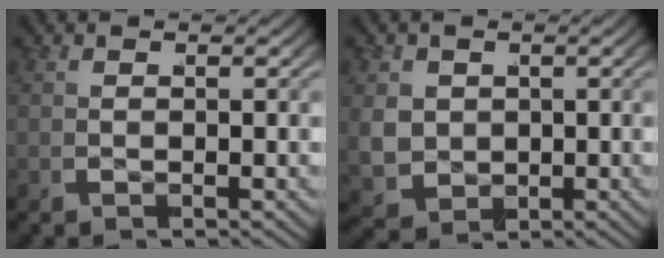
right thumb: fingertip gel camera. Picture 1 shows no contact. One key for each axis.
{"total": 5.2, "fx": -0.4, "fy": 4.6, "fz": 2.4, "tx": -0.079, "ty": -0.042, "tz": 0.013}